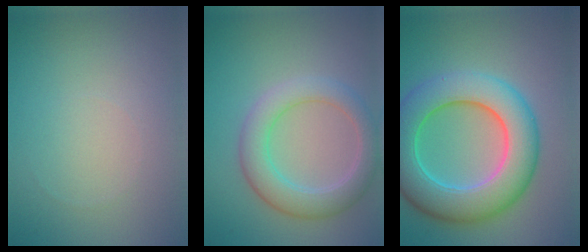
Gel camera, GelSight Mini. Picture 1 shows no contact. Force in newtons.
{"total": 4.5, "press": 4.5, "slide": 0.3}
{"total": 9.4, "press": 9.4, "slide": 0.3}